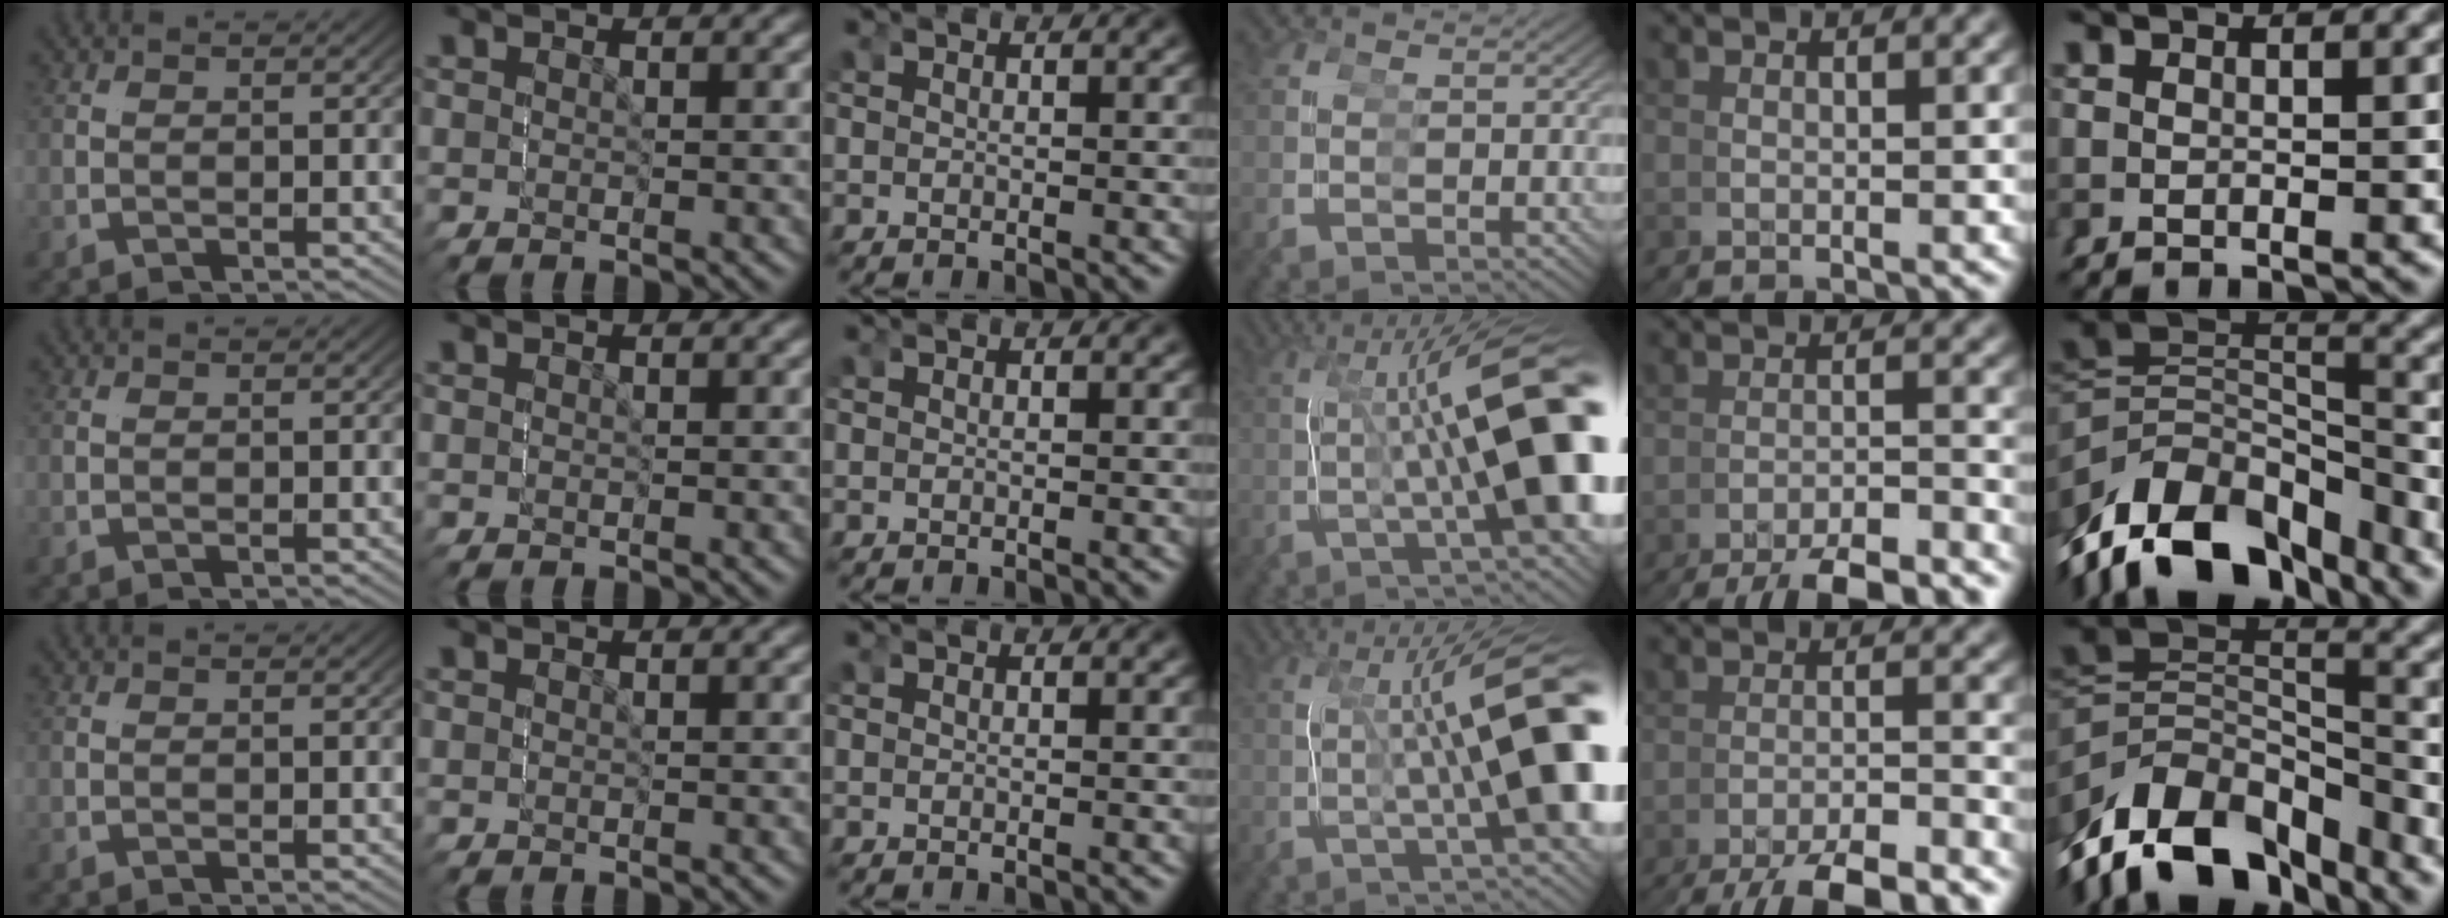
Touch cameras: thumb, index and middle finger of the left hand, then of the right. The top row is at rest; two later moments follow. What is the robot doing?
{"motion": "grasp_and_lifting", "object": "screwdriver"}